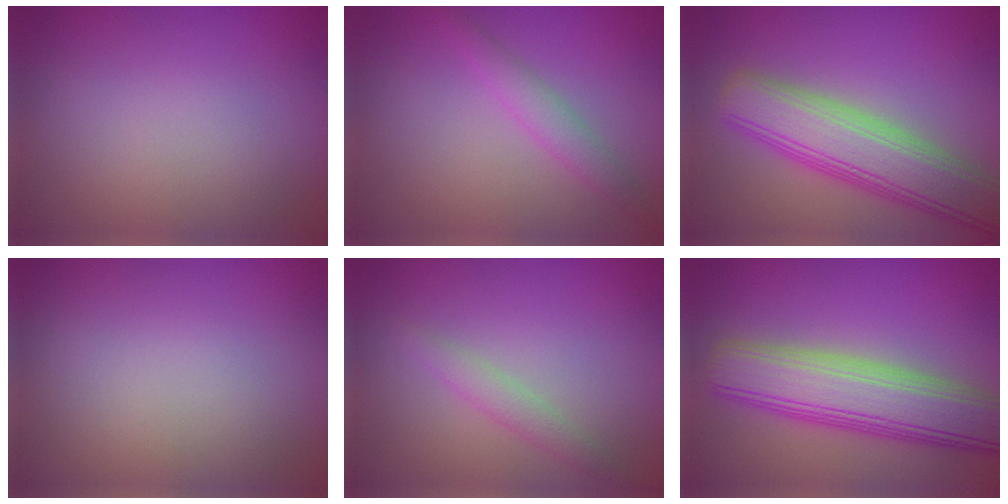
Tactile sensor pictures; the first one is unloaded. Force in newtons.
{"total": 1.9, "press": 1.9, "slide": 0.1}
{"total": 8.0, "press": 8.0, "slide": 0.4}
{"total": 0.0}
{"total": 1.6, "press": 1.6, "slide": 0.0}
{"total": 8.6, "press": 8.6, "slide": 0.6}